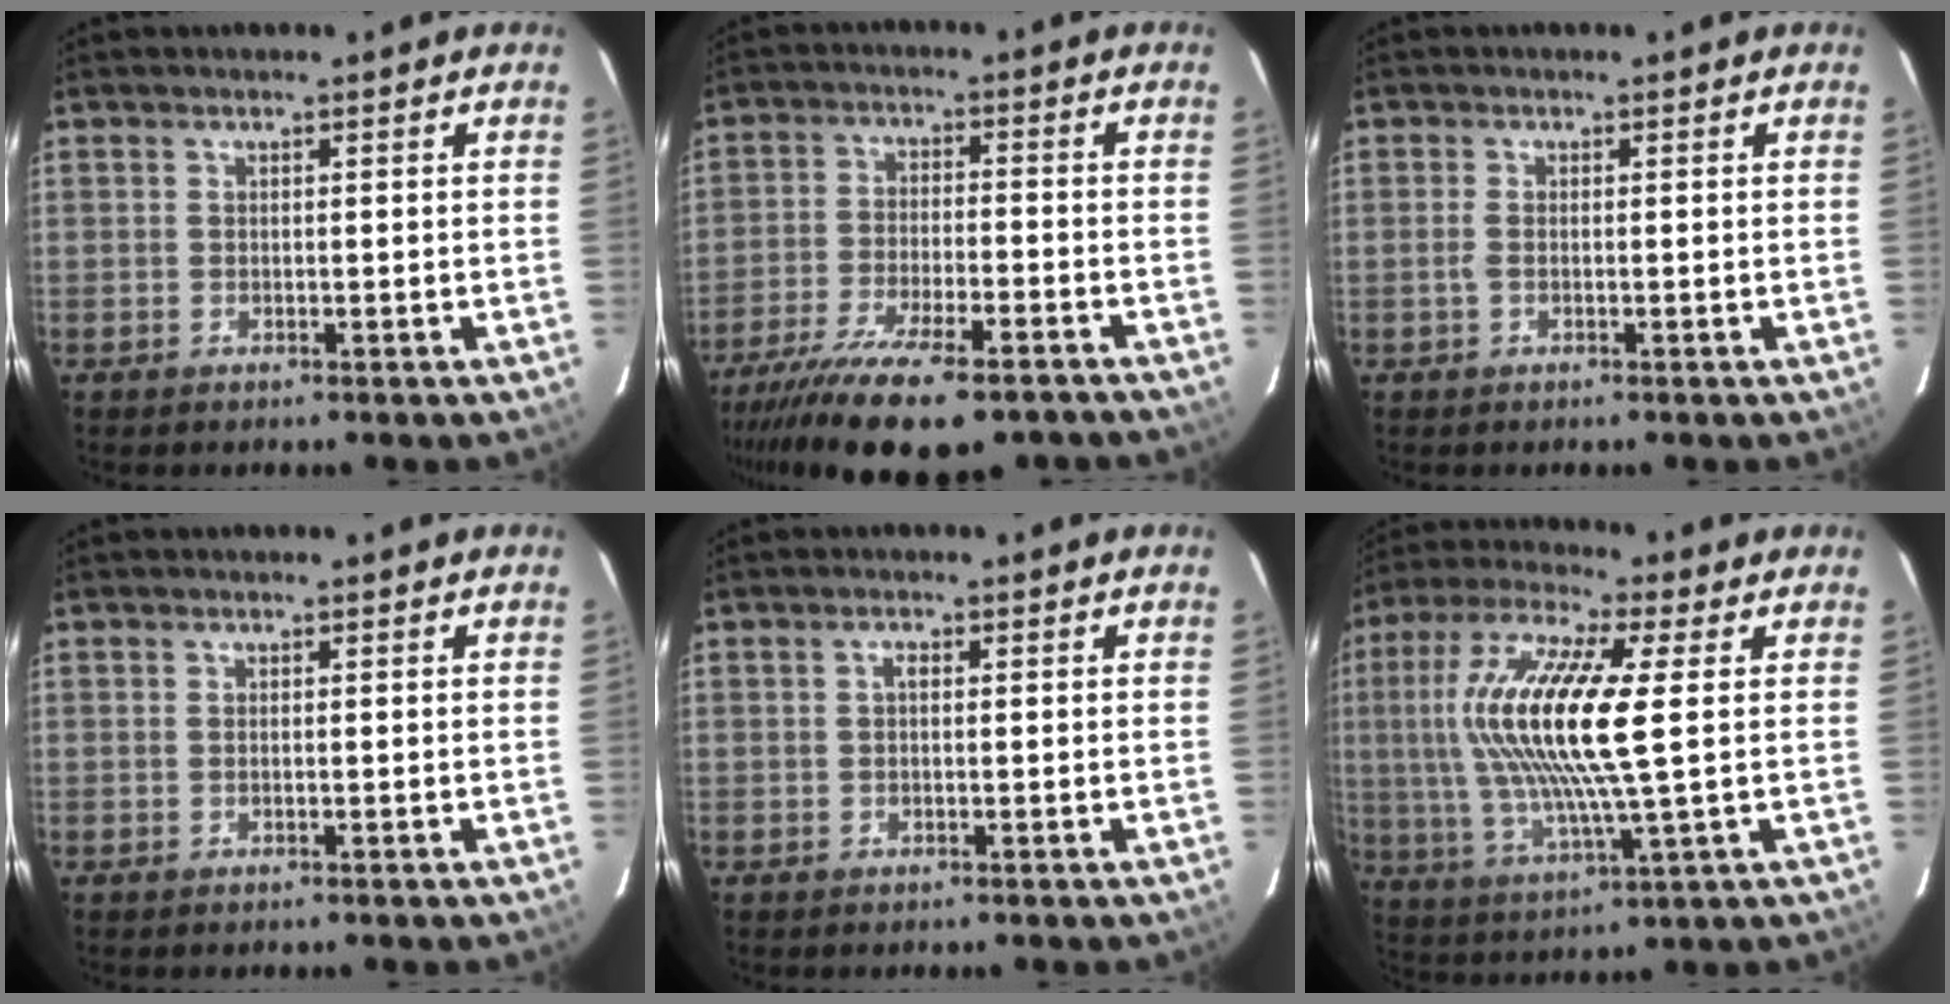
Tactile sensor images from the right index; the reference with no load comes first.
{"total": 19.5, "force": [-15.0, 5.3, 11.3], "torque": [-0.223, -0.046, -0.240]}
{"total": 1.2, "force": [-0.3, 0.3, 1.1], "torque": [-0.023, -0.001, -0.007]}
{"total": 0.0}
{"total": 1.0, "force": [0.1, 0.5, 0.8], "torque": [-0.015, 0.006, -0.001]}
{"total": 18.3, "force": [2.3, 3.3, 17.9], "torque": [-0.346, 0.003, 0.040]}